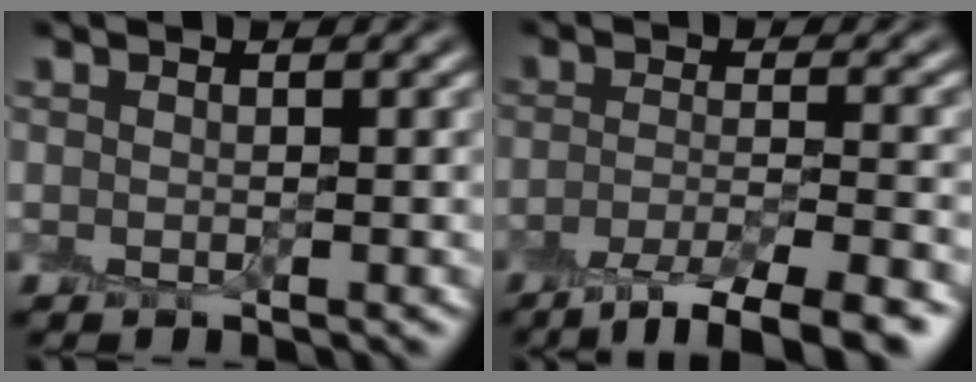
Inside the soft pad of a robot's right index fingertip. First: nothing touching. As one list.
[{"total": 6.1, "force": [-4.0, 1.3, 4.3], "torque": [-0.059, -0.002, -0.070]}]